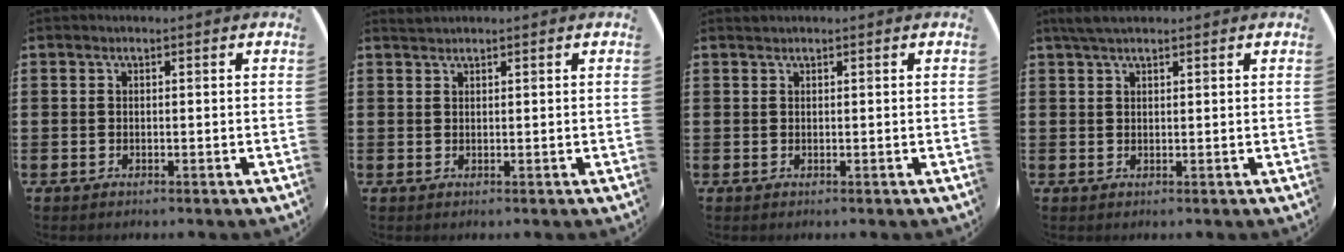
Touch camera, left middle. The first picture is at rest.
{"total": 0.8, "force": [0.8, -0.1, -0.1], "torque": [0.001, 0.001, 0.016]}
{"total": 0.0}
{"total": 2.2, "force": [1.8, 0.5, 1.2], "torque": [-0.026, 0.006, 0.032]}